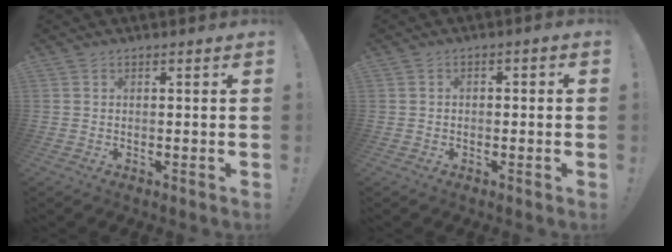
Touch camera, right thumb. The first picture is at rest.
{"total": 1.7, "force": [-1.3, 0.8, 0.7], "torque": [-0.010, 0.007, -0.022]}